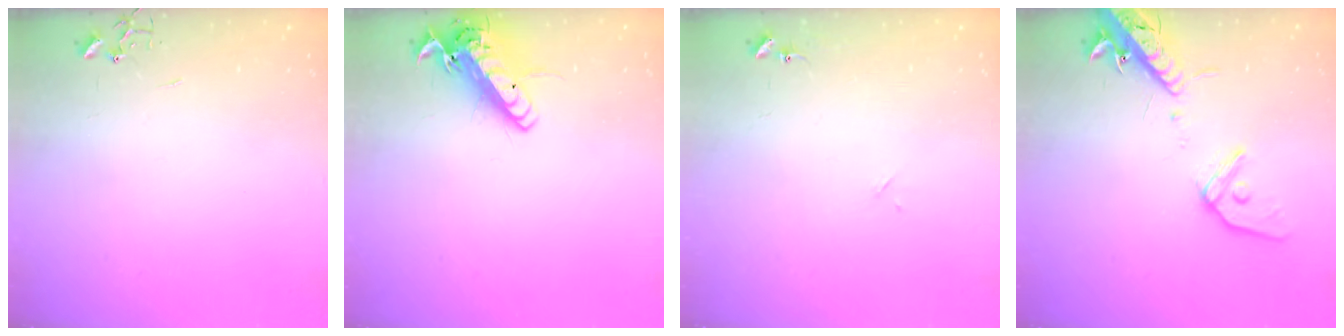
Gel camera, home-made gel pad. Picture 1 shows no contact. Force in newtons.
{"total": 15.7, "press": 15.3, "slide": 3.3}
{"total": 7.8, "press": 7.8, "slide": 0.6}
{"total": 15.4, "press": 15.0, "slide": 3.5}